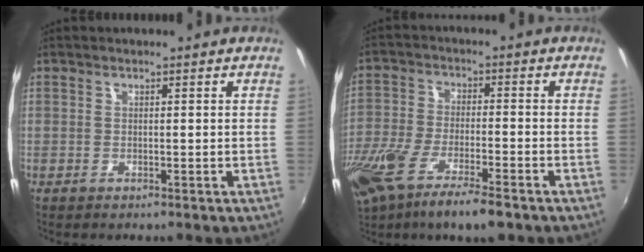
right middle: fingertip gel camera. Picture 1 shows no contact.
{"total": 15.3, "force": [-10.4, 3.6, 10.7], "torque": [-0.234, -0.056, -0.193]}